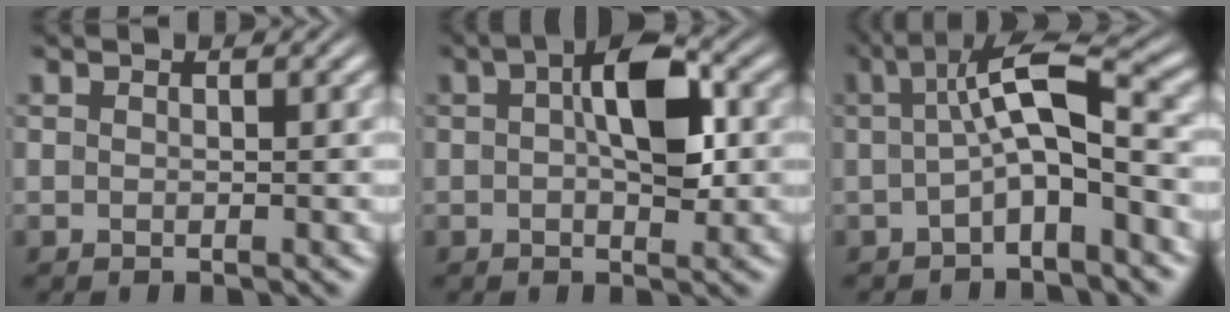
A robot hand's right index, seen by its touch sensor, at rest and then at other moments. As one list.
[{"total": 5.4, "force": [0.7, 2.0, 5.0], "torque": [-0.083, -0.001, 0.011]}, {"total": 6.2, "force": [-0.4, 2.4, 5.7], "torque": [-0.089, 0.000, -0.009]}]